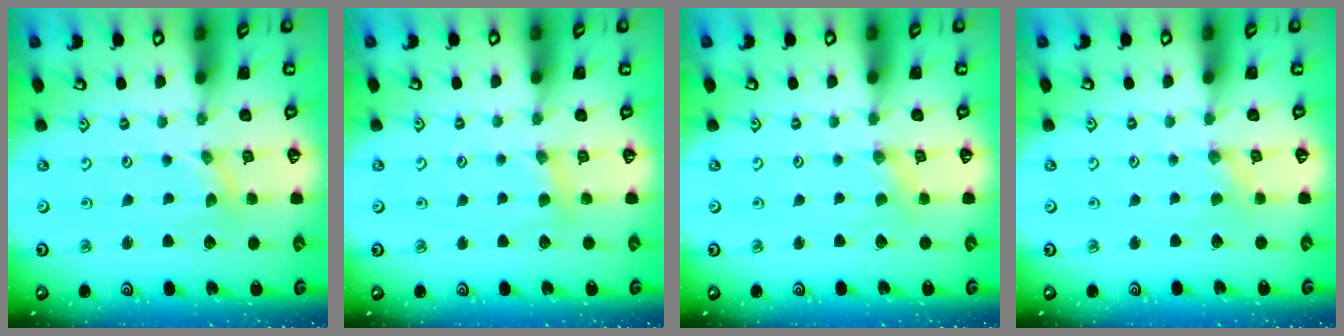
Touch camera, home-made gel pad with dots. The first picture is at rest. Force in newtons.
{"total": 4.0, "press": 4.0, "slide": 0.6}
{"total": 0.5, "press": 0.5, "slide": 0.2}
{"total": 0.5, "press": 0.5, "slide": 0.2}